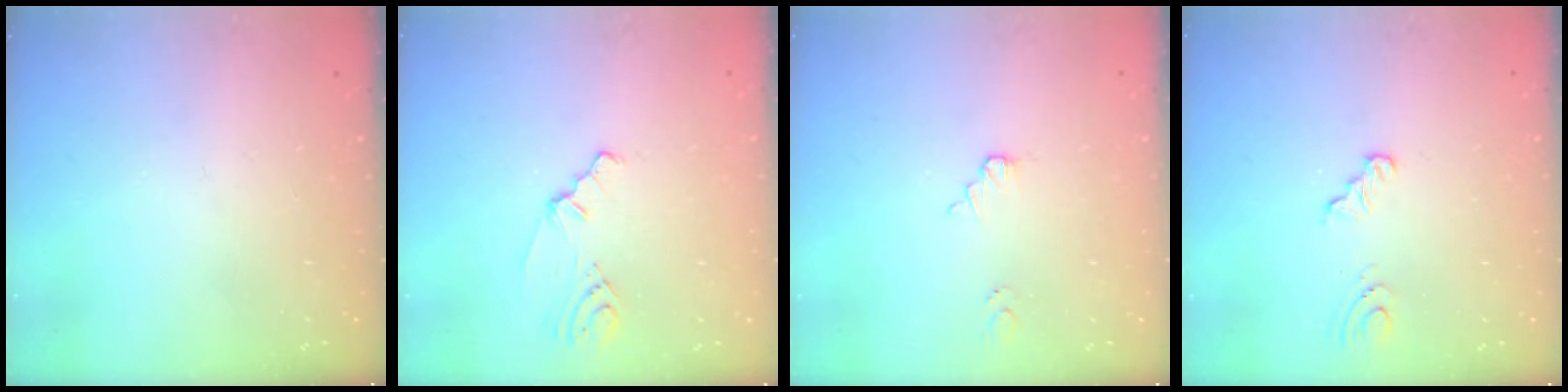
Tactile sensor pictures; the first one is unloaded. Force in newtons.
{"total": 1.8, "press": 1.7, "slide": 0.6}
{"total": 1.5, "press": 1.5, "slide": 0.1}
{"total": 3.6, "press": 3.2, "slide": 1.7}